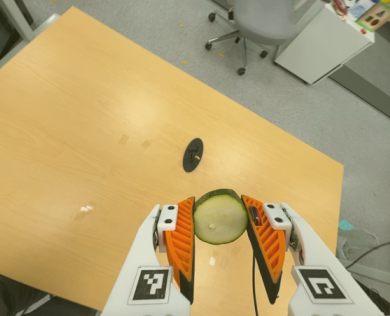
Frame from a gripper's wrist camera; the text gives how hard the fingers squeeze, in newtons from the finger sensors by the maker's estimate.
{"total": 11.0, "left": 10.1, "right": 11.8}